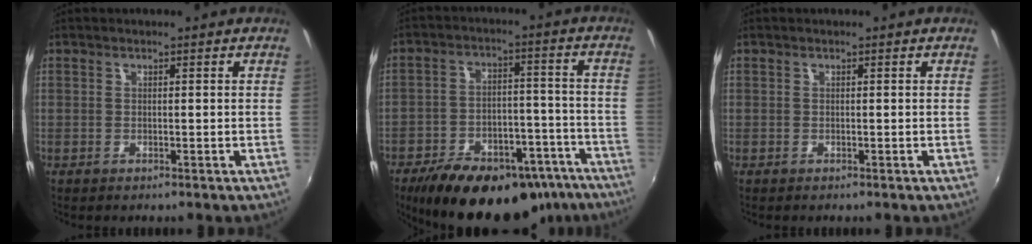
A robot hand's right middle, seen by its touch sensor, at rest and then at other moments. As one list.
[{"total": 26.3, "force": [-19.3, 12.0, 13.2], "torque": [-0.231, 0.015, -0.246]}, {"total": 0.0}]